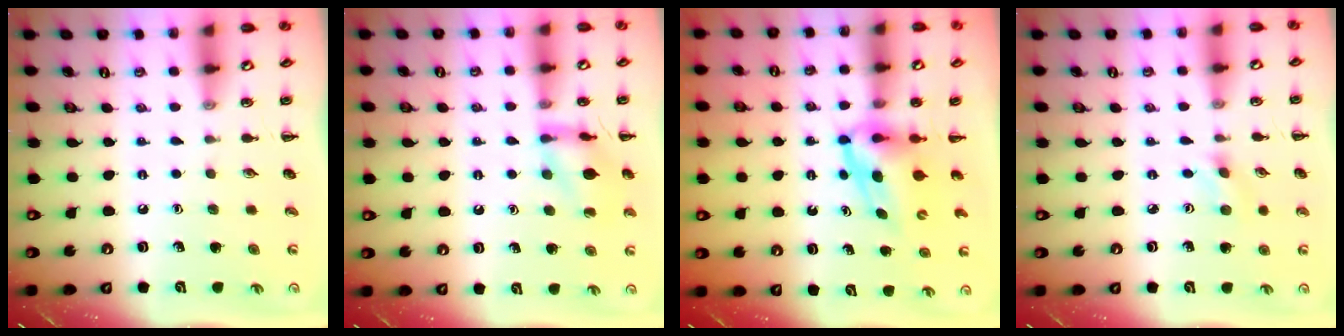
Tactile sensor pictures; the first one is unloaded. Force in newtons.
{"total": 12.6, "press": 12.6, "slide": 0.6}
{"total": 6.2, "press": 6.1, "slide": 1.0}
{"total": 1.2, "press": 1.1, "slide": 0.3}